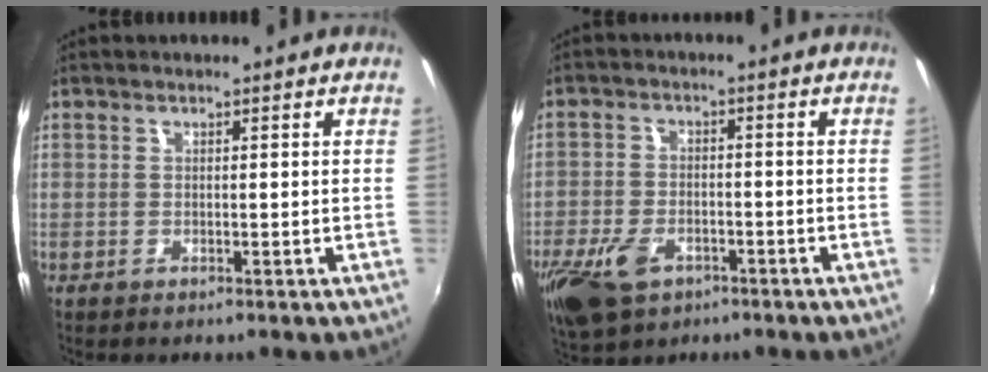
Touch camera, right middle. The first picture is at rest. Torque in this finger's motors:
{"motor_torque": [1.12, -1.00, 0.46, 0.08]}